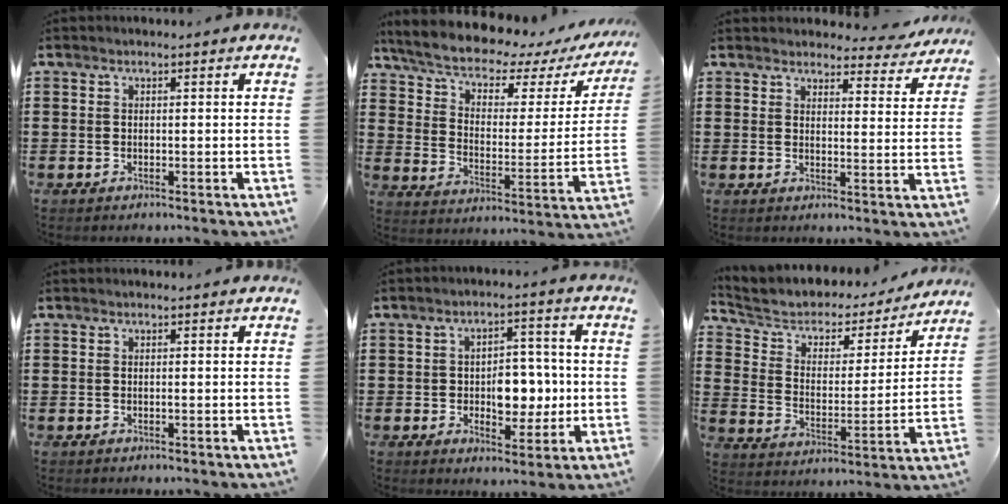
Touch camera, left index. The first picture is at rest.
{"total": 7.0, "force": [6.0, 1.8, 3.1], "torque": [-0.091, -0.042, 0.100]}
{"total": 3.8, "force": [3.7, 0.6, 0.5], "torque": [-0.018, -0.020, 0.065]}
{"total": 0.0}
{"total": 7.3, "force": [-0.6, 4.7, 5.5], "torque": [-0.076, 0.001, -0.017]}
{"total": 4.4, "force": [3.3, 2.7, 1.3], "torque": [-0.053, -0.024, 0.047]}